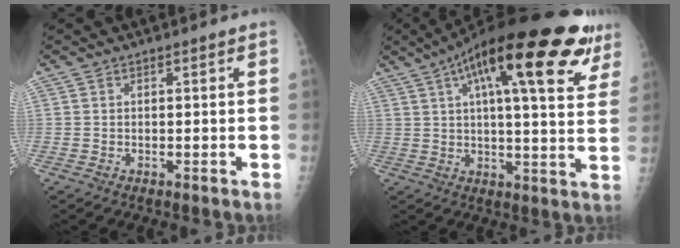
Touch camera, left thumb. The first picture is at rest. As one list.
[{"total": 26.3, "force": [13.5, 7.7, 21.2], "torque": [-0.298, 0.004, 0.188]}]